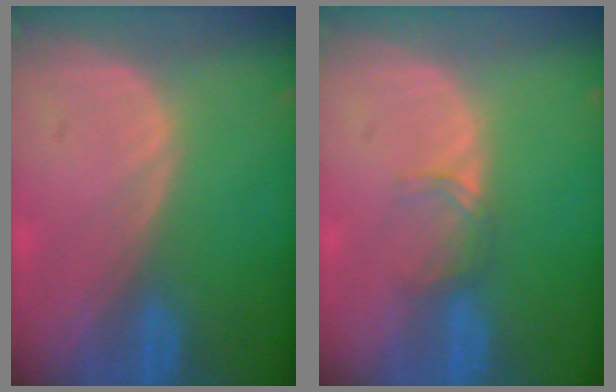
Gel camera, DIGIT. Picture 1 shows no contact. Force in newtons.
{"total": 1.9, "press": 1.9, "slide": 0.3}